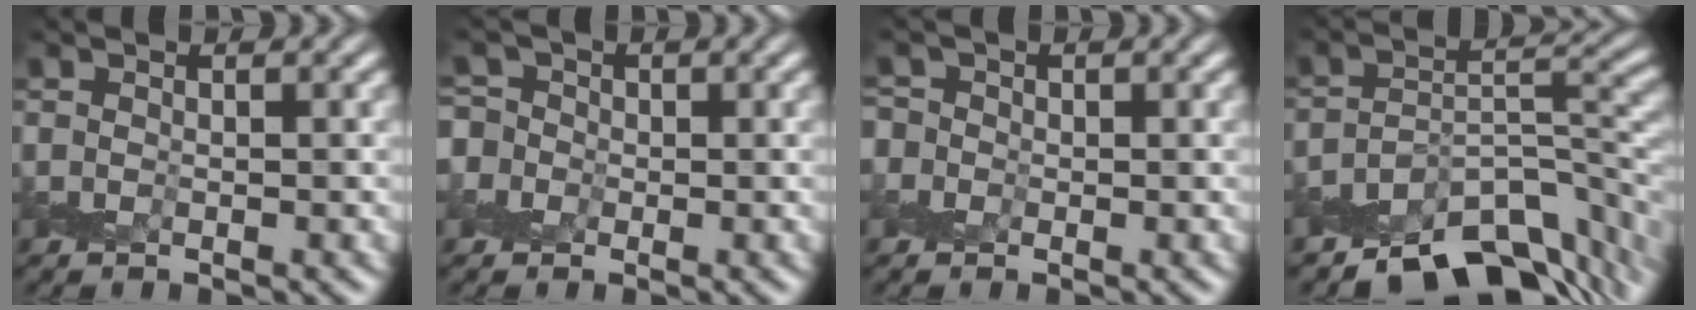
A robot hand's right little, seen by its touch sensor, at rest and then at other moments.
{"total": 3.2, "force": [-0.4, 3.1, 0.8], "torque": [-0.003, 0.023, -0.036]}
{"total": 1.5, "force": [-0.2, 1.5, 0.2], "torque": [0.010, 0.010, -0.019]}
{"total": 9.6, "force": [-7.3, 3.9, 5.0], "torque": [-0.060, -0.008, -0.120]}